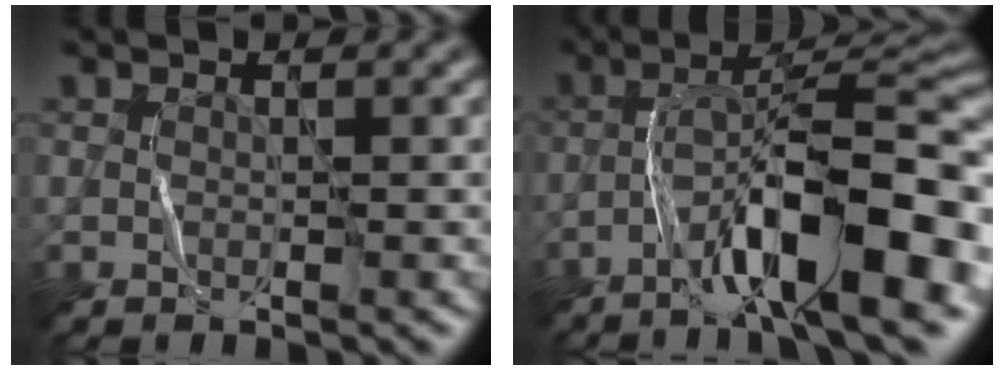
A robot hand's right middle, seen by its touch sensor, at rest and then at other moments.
{"total": 12.3, "force": [-5.8, 3.0, 10.4], "torque": [-0.162, 0.026, -0.086]}